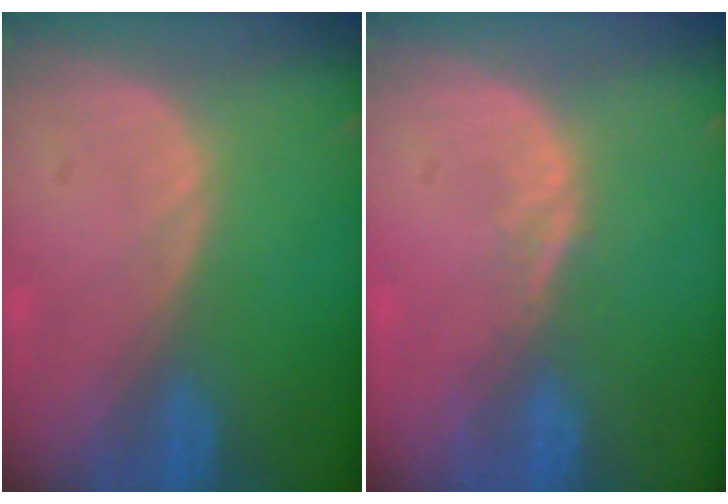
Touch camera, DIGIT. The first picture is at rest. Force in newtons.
{"total": 1.5, "press": 1.2, "slide": 0.9}